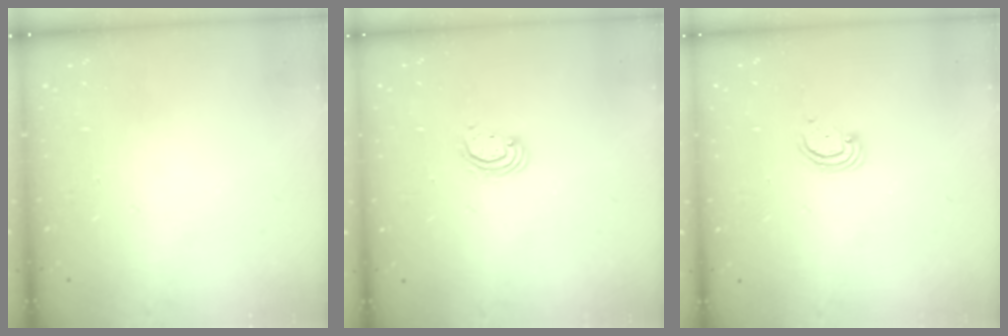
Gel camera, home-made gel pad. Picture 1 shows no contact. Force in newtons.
{"total": 3.3, "press": 3.3, "slide": 0.2}
{"total": 2.8, "press": 2.8, "slide": 0.3}